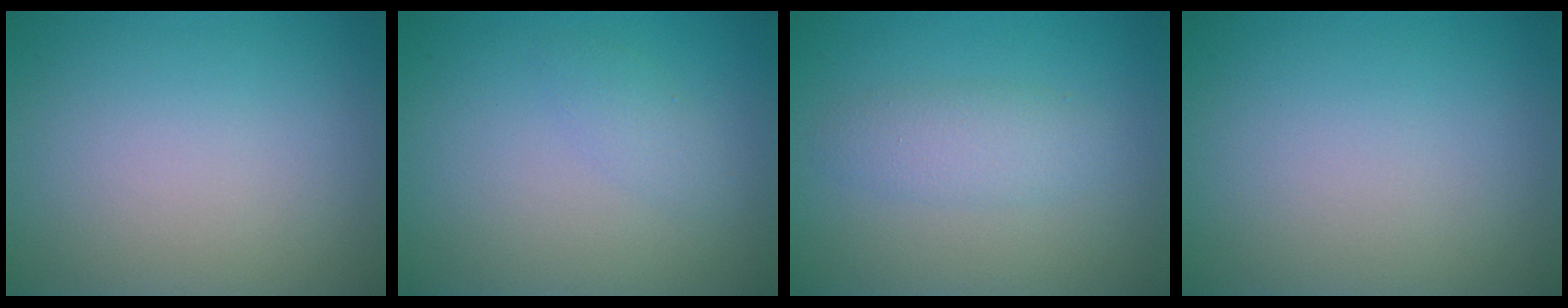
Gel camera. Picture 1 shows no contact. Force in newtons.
{"total": 1.3, "press": 1.3, "slide": 0.0}
{"total": 2.3, "press": 2.3, "slide": 0.1}
{"total": 0.0}